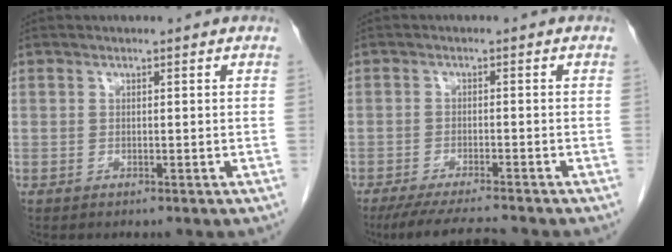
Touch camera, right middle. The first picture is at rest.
{"total": 7.5, "force": [-6.9, -0.2, 3.2], "torque": [-0.049, -0.016, -0.112]}